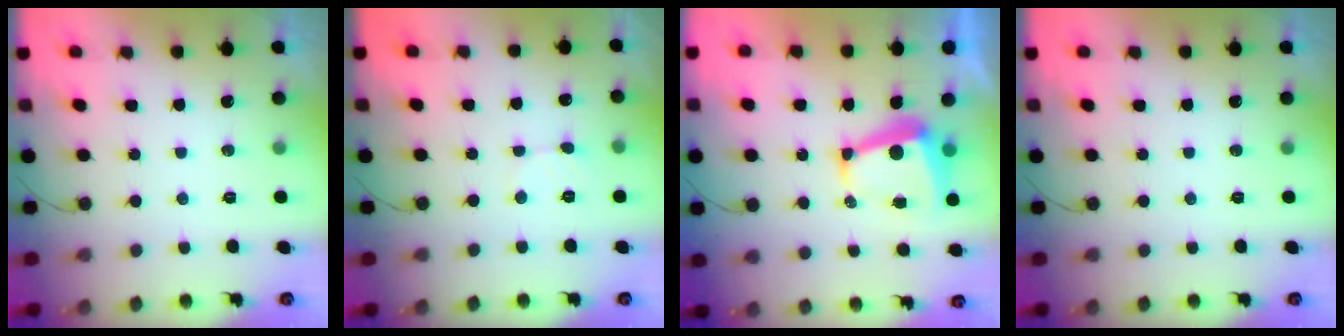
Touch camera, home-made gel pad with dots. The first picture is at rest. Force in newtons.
{"total": 2.4, "press": 2.4, "slide": 0.2}
{"total": 7.1, "press": 7.1, "slide": 1.0}
{"total": 0.0}